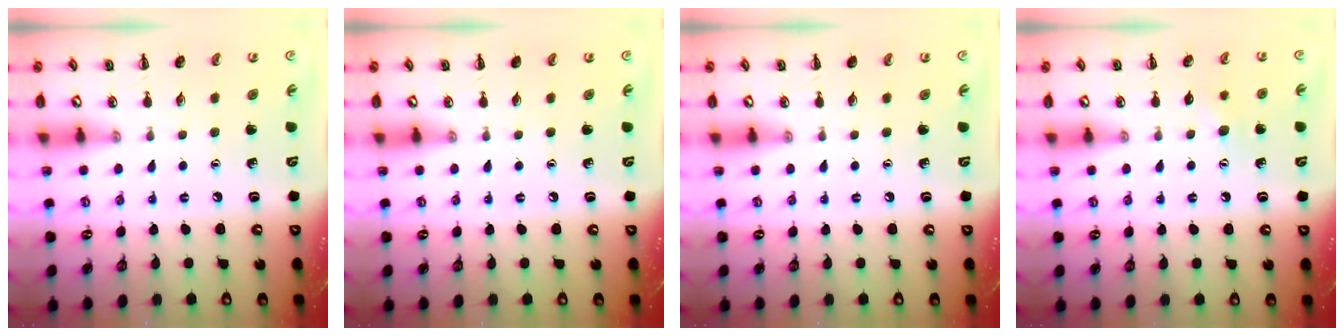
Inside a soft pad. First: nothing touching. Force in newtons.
{"total": 0.0}
{"total": 0.0}
{"total": 6.9, "press": 6.7, "slide": 1.5}